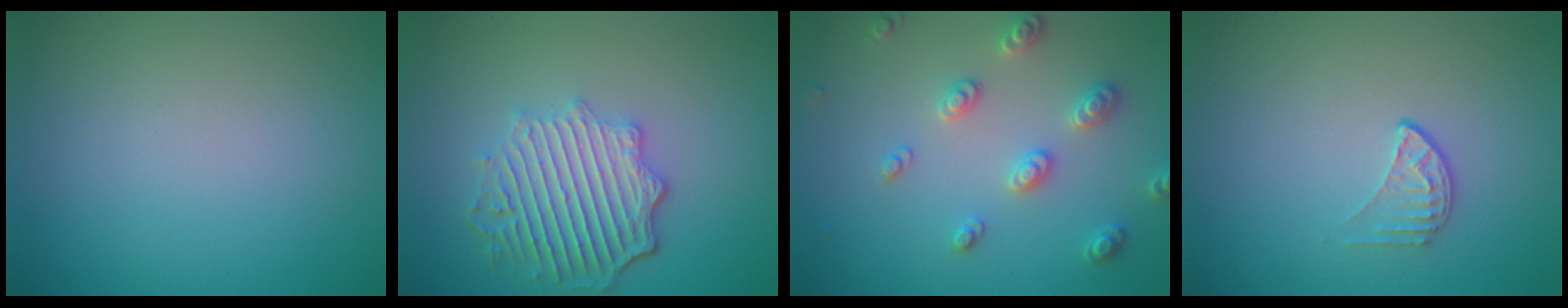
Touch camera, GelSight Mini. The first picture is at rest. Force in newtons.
{"total": 5.8, "press": 4.6, "slide": 3.6}
{"total": 2.7, "press": 2.7, "slide": 0.4}
{"total": 1.4, "press": 0.9, "slide": 1.1}